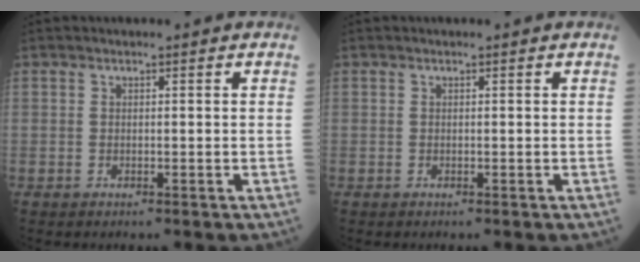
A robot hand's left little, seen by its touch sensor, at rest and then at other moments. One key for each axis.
{"total": 0.0}